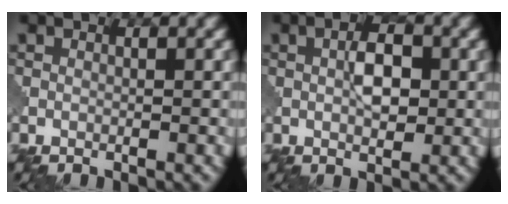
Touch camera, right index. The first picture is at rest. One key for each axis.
{"total": 3.0, "fx": 0.6, "fy": 1.5, "fz": 2.5, "tx": -0.044, "ty": 0.000, "tz": 0.009}